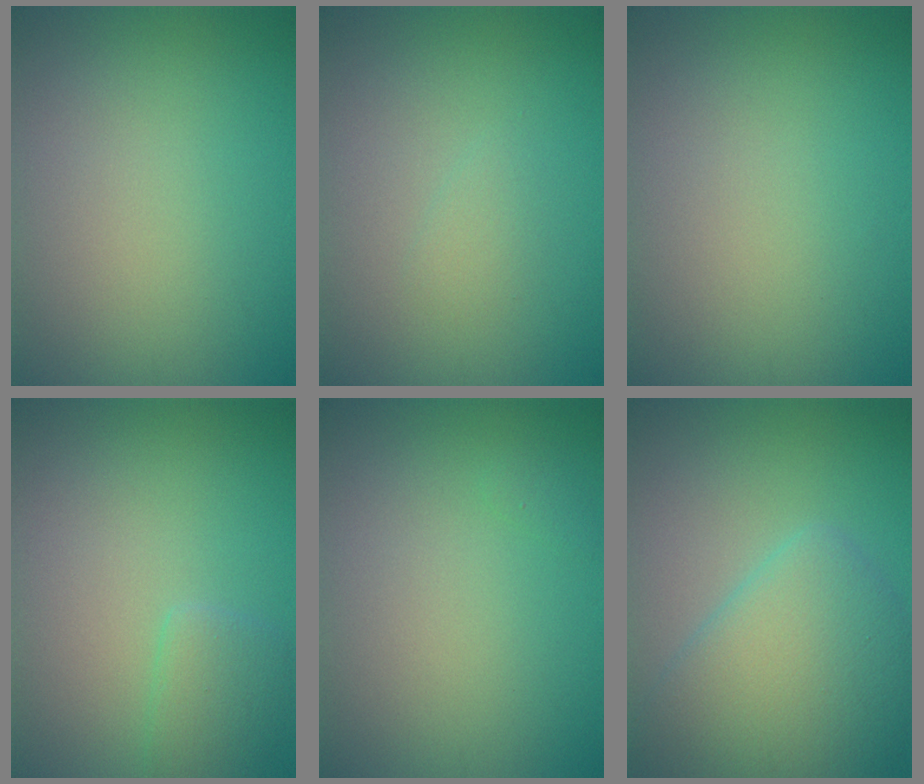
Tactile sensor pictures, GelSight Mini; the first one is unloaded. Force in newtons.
{"total": 0.9, "press": 0.9, "slide": 0.2}
{"total": 0.0}
{"total": 2.1, "press": 2.1, "slide": 0.2}
{"total": 0.5, "press": 0.5, "slide": 0.0}
{"total": 6.9, "press": 6.9, "slide": 0.2}